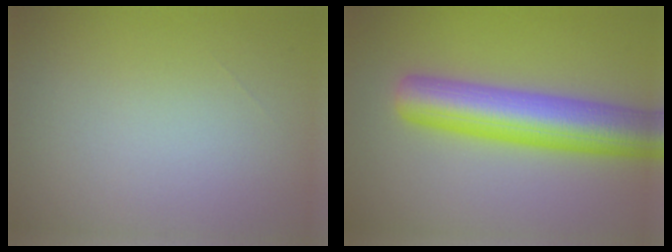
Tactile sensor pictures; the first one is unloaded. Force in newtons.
{"total": 8.1, "press": 8.1, "slide": 0.3}